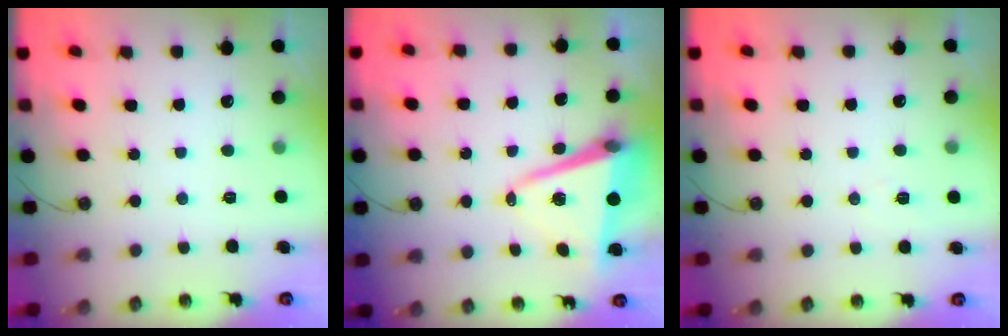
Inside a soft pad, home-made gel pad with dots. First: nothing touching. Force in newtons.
{"total": 10.9, "press": 10.3, "slide": 3.3}
{"total": 5.7, "press": 3.7, "slide": 4.4}